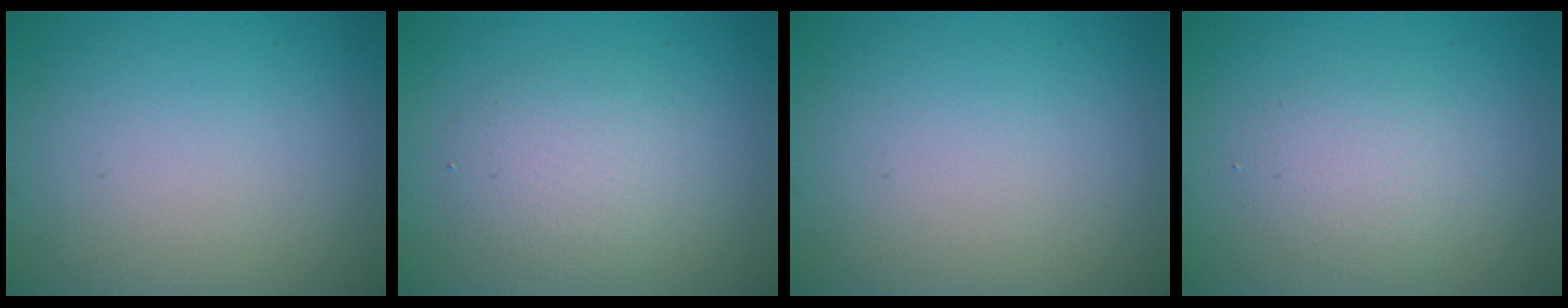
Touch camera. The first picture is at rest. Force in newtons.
{"total": 2.9, "press": 2.9, "slide": 0.1}
{"total": 0.0}
{"total": 2.1, "press": 2.1, "slide": 0.0}